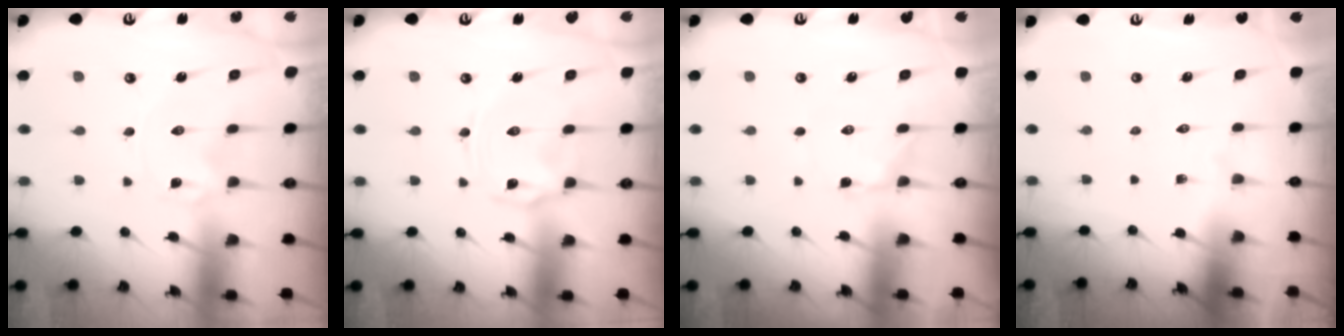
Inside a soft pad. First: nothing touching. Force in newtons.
{"total": 1.5, "press": 1.5, "slide": 0.3}
{"total": 2.3, "press": 2.2, "slide": 0.6}
{"total": 0.0}